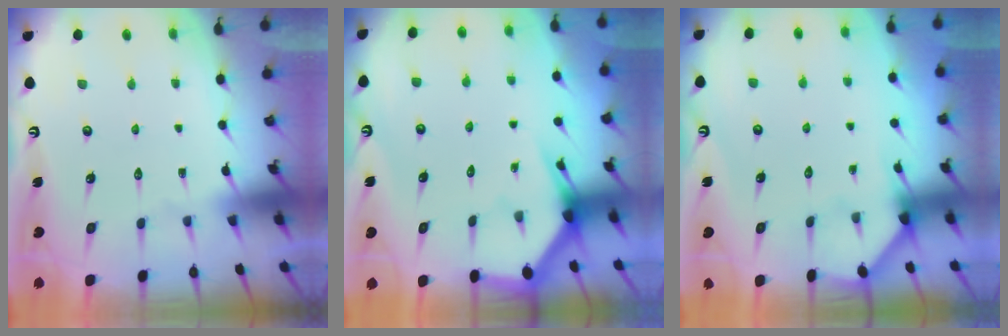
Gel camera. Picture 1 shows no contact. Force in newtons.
{"total": 2.6, "press": 2.6, "slide": 0.1}
{"total": 2.6, "press": 2.6, "slide": 0.2}